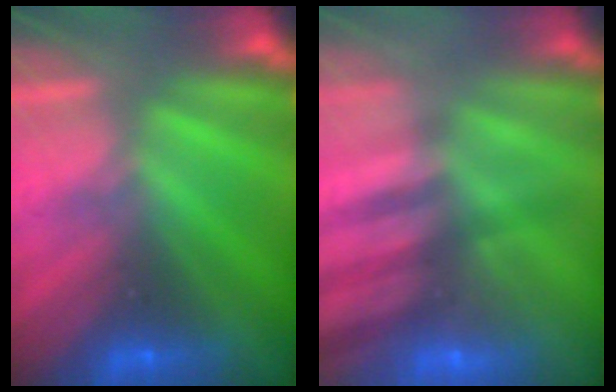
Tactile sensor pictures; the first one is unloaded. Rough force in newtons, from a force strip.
{"total": 2.4}